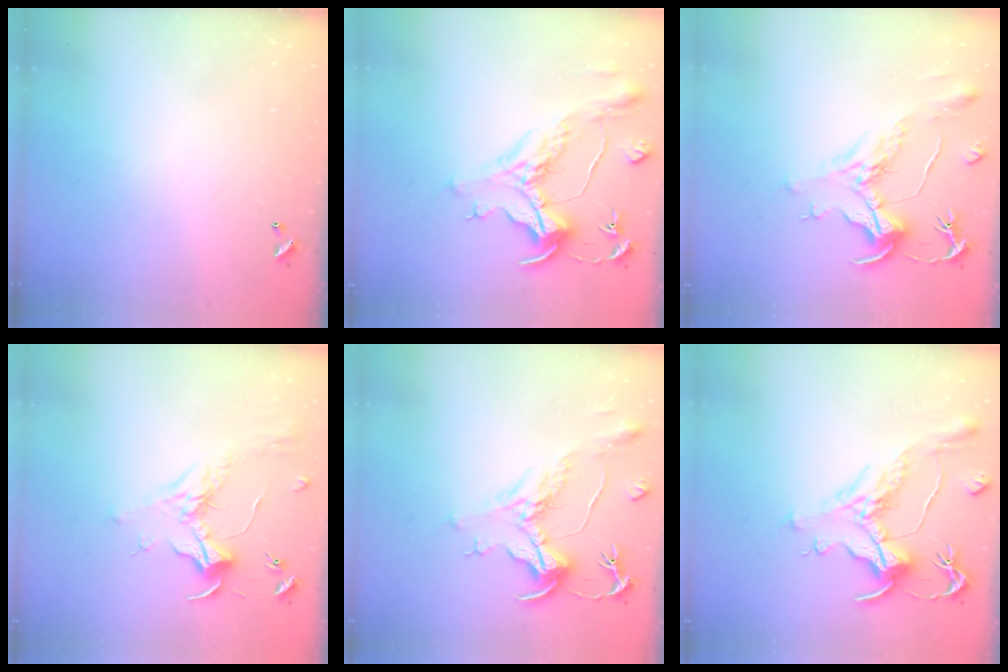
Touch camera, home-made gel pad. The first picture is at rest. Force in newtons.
{"total": 1.5, "press": 0.8, "slide": 1.2}
{"total": 2.2, "press": 1.7, "slide": 1.3}
{"total": 1.9, "press": 1.7, "slide": 0.7}
{"total": 2.1, "press": 1.7, "slide": 1.3}
{"total": 1.1, "press": 0.0, "slide": 1.1}